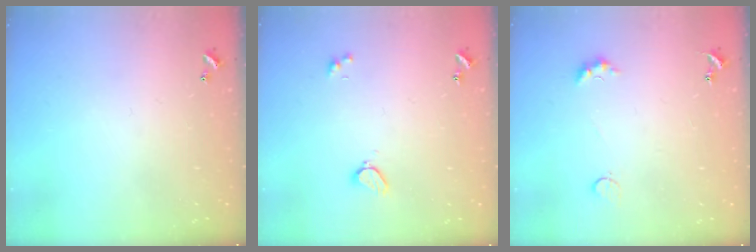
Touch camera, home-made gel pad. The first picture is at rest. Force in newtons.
{"total": 2.1, "press": 2.0, "slide": 0.5}
{"total": 2.8, "press": 2.7, "slide": 0.5}